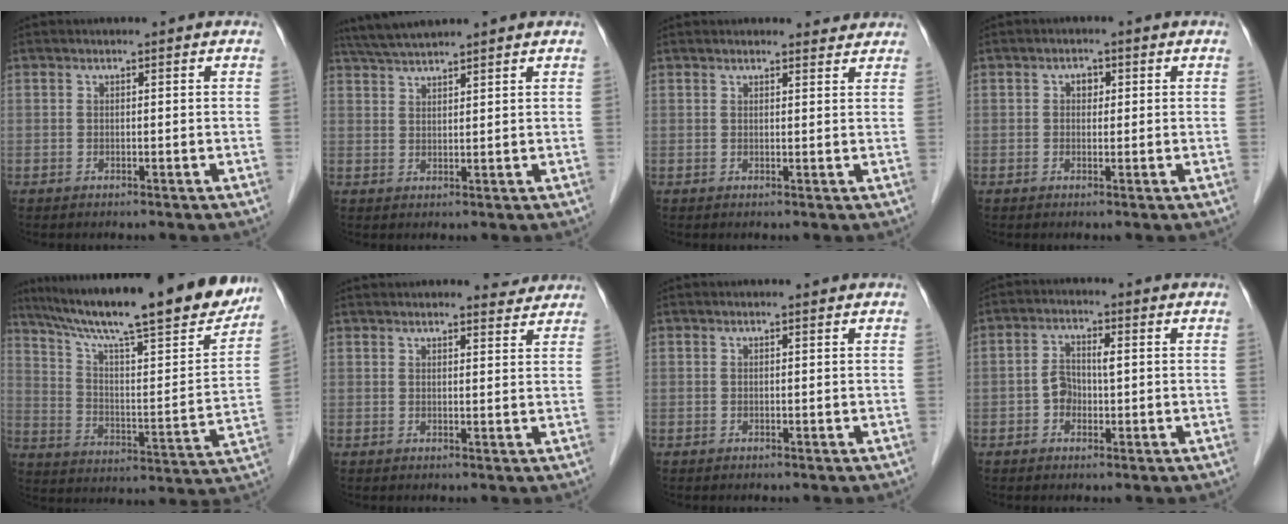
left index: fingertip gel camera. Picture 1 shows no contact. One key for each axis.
{"total": 5.9, "fx": 5.4, "fy": -0.4, "fz": 2.3, "tx": -0.048, "ty": 0.029, "tz": 0.101}
{"total": 4.4, "fx": 4.2, "fy": 1.0, "fz": 0.6, "tx": -0.004, "ty": 0.013, "tz": 0.044}
{"total": 1.6, "fx": 0.4, "fy": 1.2, "fz": 1.0, "tx": -0.013, "ty": 0.005, "tz": 0.003}
{"total": 26.8, "fx": 22.5, "fy": 2.7, "fz": 14.3, "tx": -0.236, "ty": -0.027, "tz": 0.322}
{"total": 5.8, "fx": 5.5, "fy": 1.0, "fz": 1.2, "tx": -0.012, "ty": 0.016, "tz": 0.061}
{"total": 0.5, "fx": 0.5, "fy": 0.0, "fz": 0.2, "tx": -0.009, "ty": 0.009, "tz": 0.008}
{"total": 3.7, "fx": -0.2, "fy": 2.2, "fz": 3.0, "tx": -0.062, "ty": 0.017, "tz": -0.002}